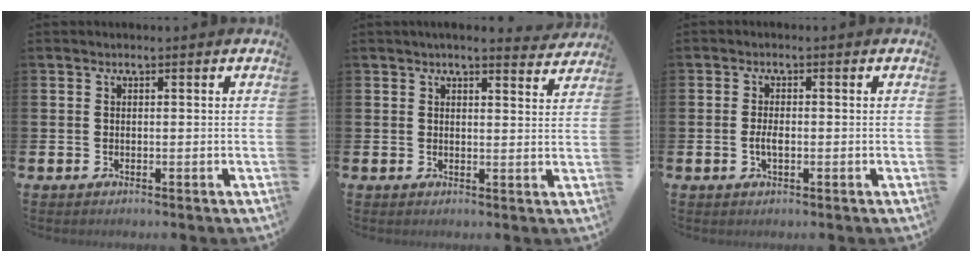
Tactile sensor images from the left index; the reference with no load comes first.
{"total": 3.6, "force": [3.5, 0.1, 0.8], "torque": [-0.015, -0.016, 0.061]}
{"total": 2.0, "force": [-0.3, 0.9, 1.7], "torque": [-0.022, -0.003, -0.008]}